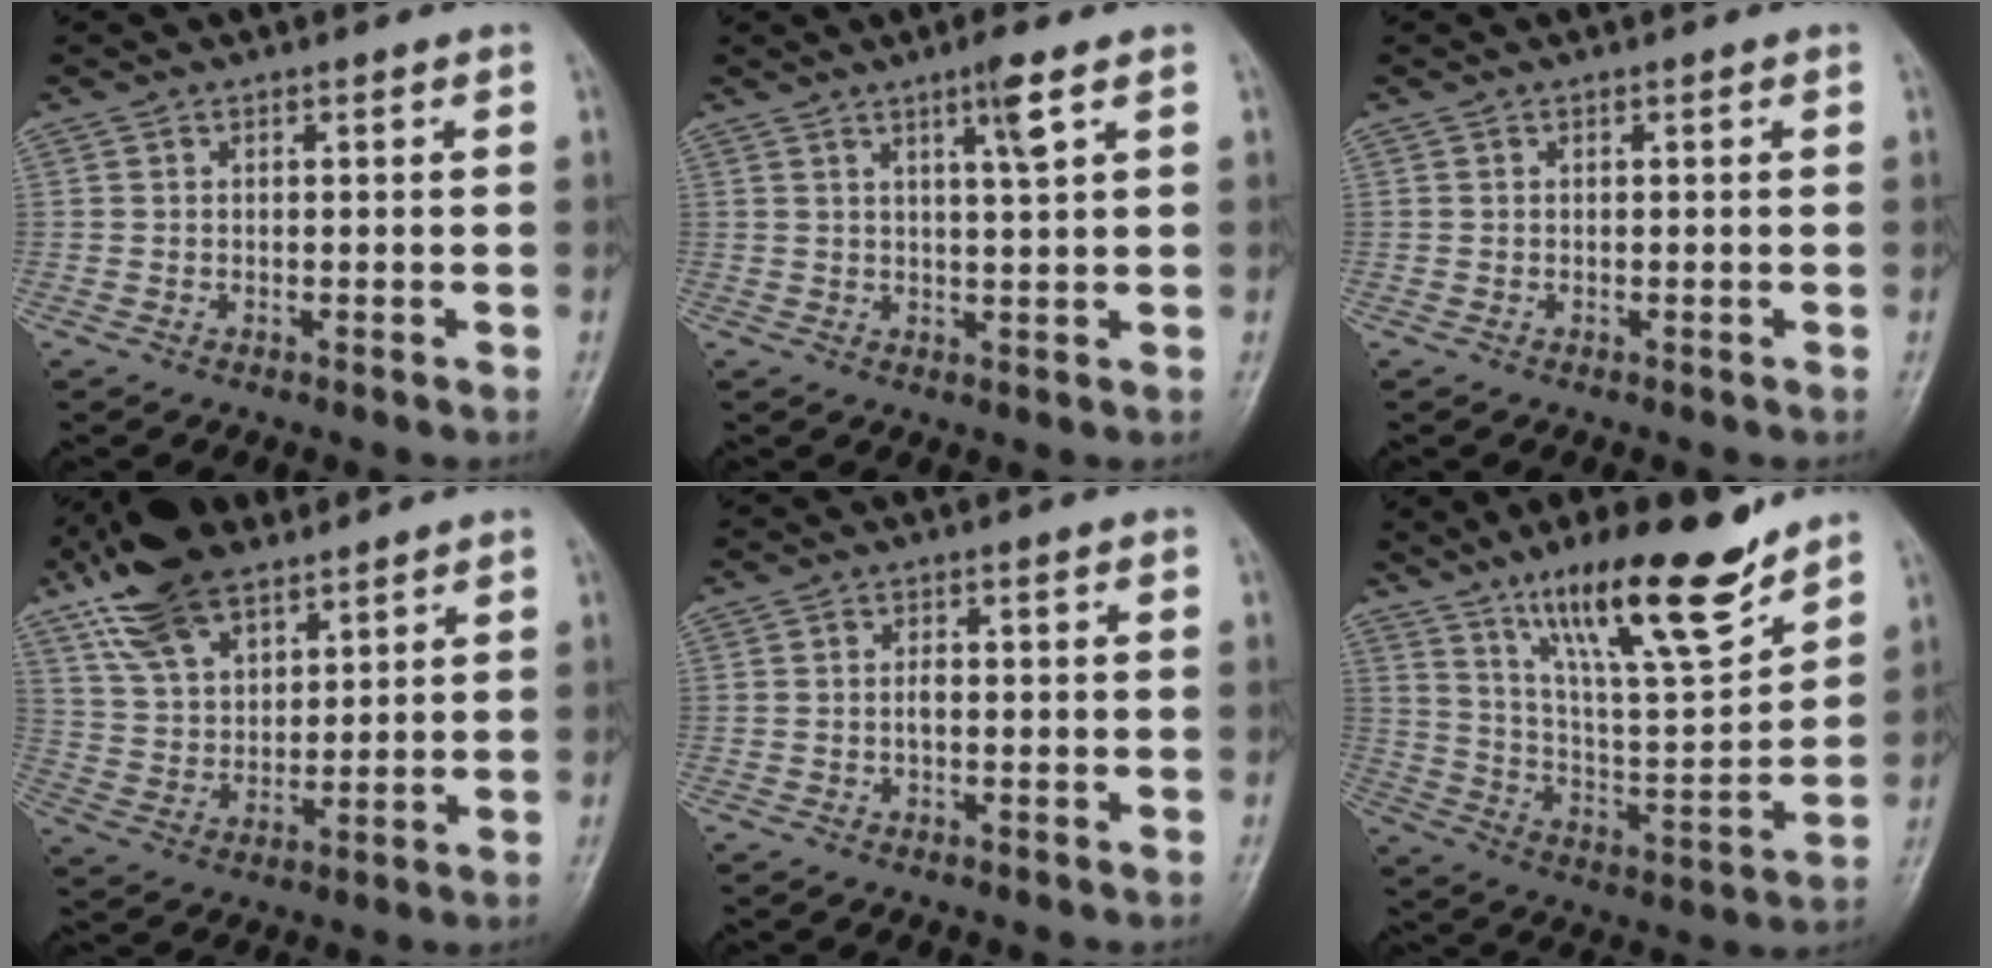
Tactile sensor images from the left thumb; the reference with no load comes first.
{"total": 4.6, "force": [2.3, -0.1, 4.0], "torque": [-0.072, -0.012, 0.042]}
{"total": 0.0}
{"total": 15.6, "force": [10.1, 7.8, 9.0], "torque": [-0.141, -0.023, 0.190]}
{"total": 1.6, "force": [-0.3, 0.5, 1.4], "torque": [-0.030, 0.007, -0.007]}
{"total": 20.6, "force": [14.3, 4.3, 14.3], "torque": [-0.205, -0.076, 0.247]}